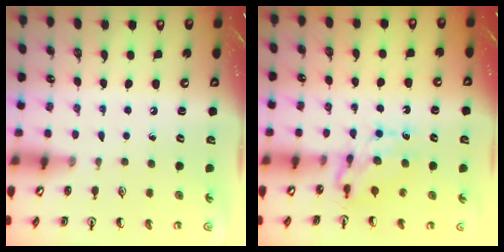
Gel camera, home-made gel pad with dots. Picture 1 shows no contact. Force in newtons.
{"total": 7.0, "press": 7.0, "slide": 0.6}